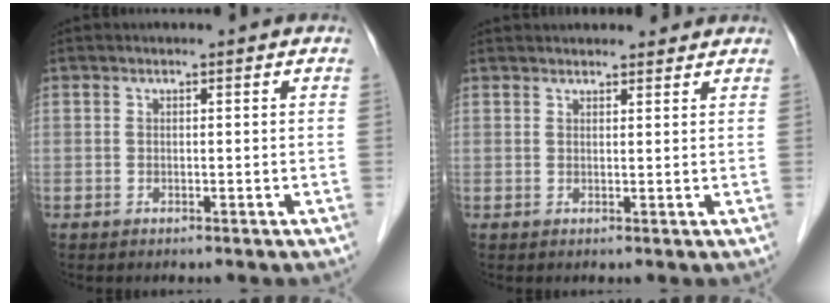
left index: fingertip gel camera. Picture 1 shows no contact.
{"total": 7.5, "force": [6.9, 1.9, 1.9], "torque": [-0.015, 0.031, 0.083]}